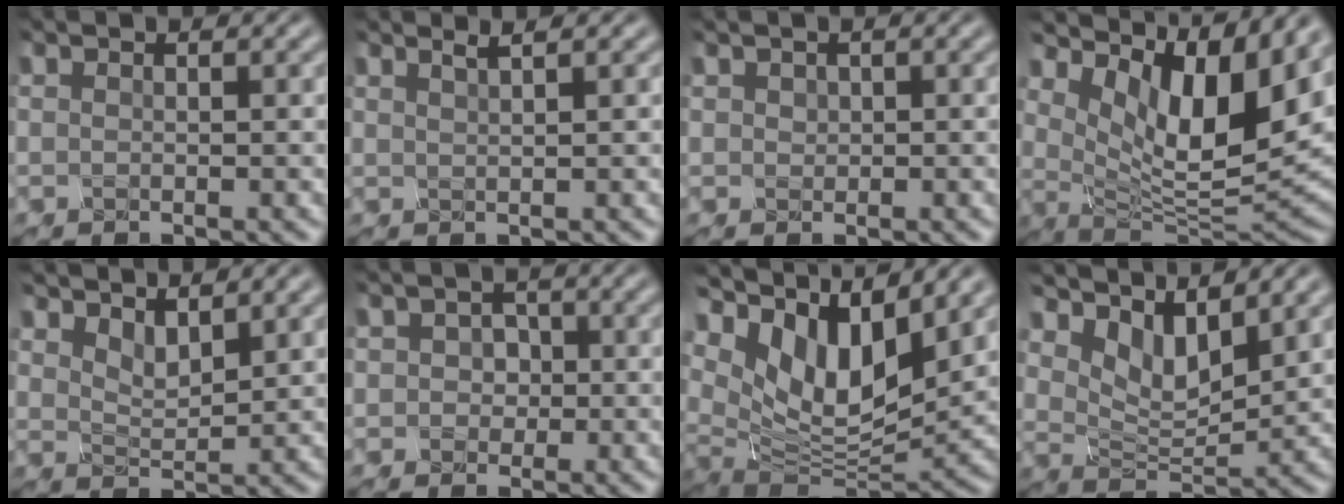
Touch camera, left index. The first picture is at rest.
{"total": 1.6, "force": [1.1, 0.3, 1.0], "torque": [-0.015, 0.006, 0.006]}
{"total": 0.9, "force": [0.2, 0.7, 0.5], "torque": [-0.021, -0.001, 0.014]}
{"total": 13.9, "force": [4.8, 6.7, 11.2], "torque": [-0.219, 0.018, 0.082]}
{"total": 4.6, "force": [2.8, 2.1, 2.9], "torque": [-0.068, -0.001, 0.037]}
{"total": 3.1, "force": [-0.6, 2.7, 1.4], "torque": [-0.056, 0.008, -0.006]}
{"total": 12.1, "force": [3.4, 6.1, 9.8], "torque": [-0.196, 0.021, 0.056]}
{"total": 7.8, "force": [3.8, 3.6, 5.8], "torque": [-0.125, -0.002, 0.070]}